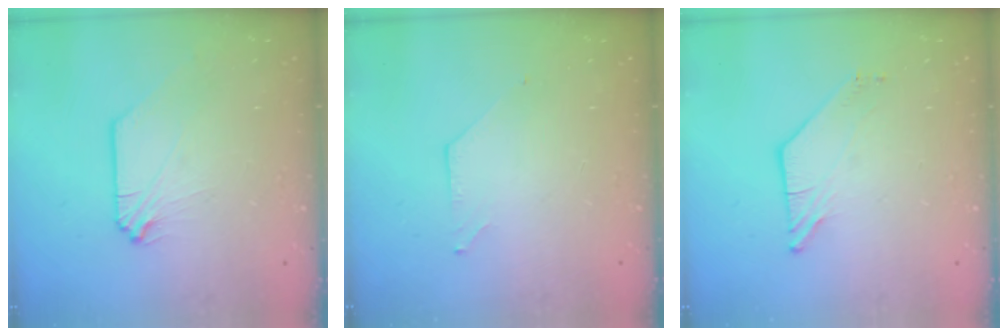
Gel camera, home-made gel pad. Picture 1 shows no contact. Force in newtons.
{"total": 0.0}
{"total": 3.2, "press": 3.2, "slide": 0.4}